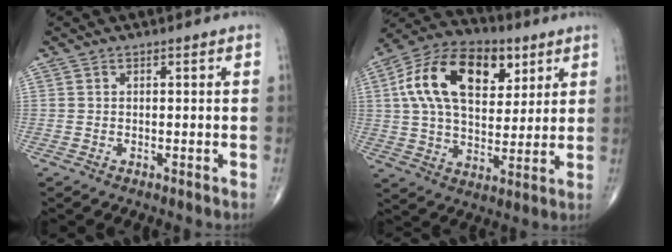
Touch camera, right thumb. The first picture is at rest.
{"total": 20.1, "force": [6.6, 12.1, 14.6], "torque": [-0.230, -0.002, 0.106]}